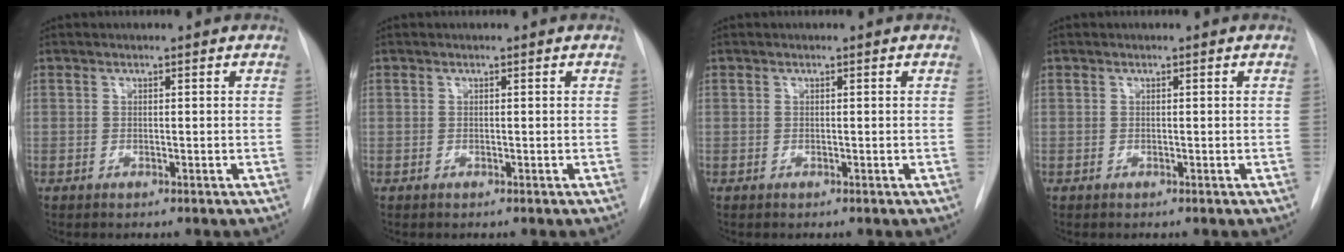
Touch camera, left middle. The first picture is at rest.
{"total": 0.0}
{"total": 0.0}
{"total": 0.0}